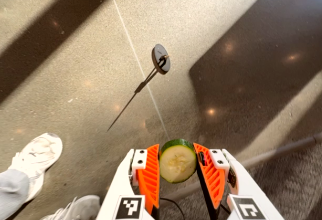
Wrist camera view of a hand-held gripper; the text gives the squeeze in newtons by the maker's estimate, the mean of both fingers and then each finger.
{"total": 12.4, "left": 12.8, "right": 12.0}